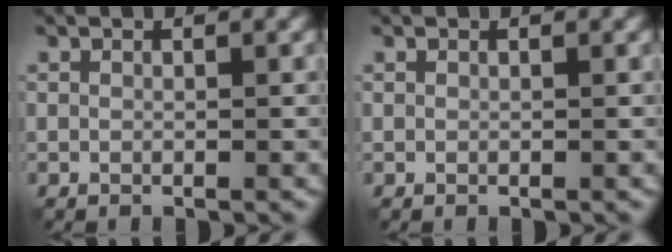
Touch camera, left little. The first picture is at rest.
{"total": 0.0}